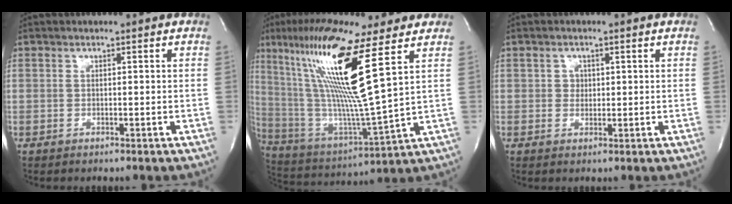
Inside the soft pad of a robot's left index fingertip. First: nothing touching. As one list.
[{"total": 19.5, "force": [9.1, -0.6, 17.3], "torque": [-0.346, -0.016, 0.157]}, {"total": 1.4, "force": [0.1, 1.3, 0.5], "torque": [-0.009, -0.005, 0.001]}]